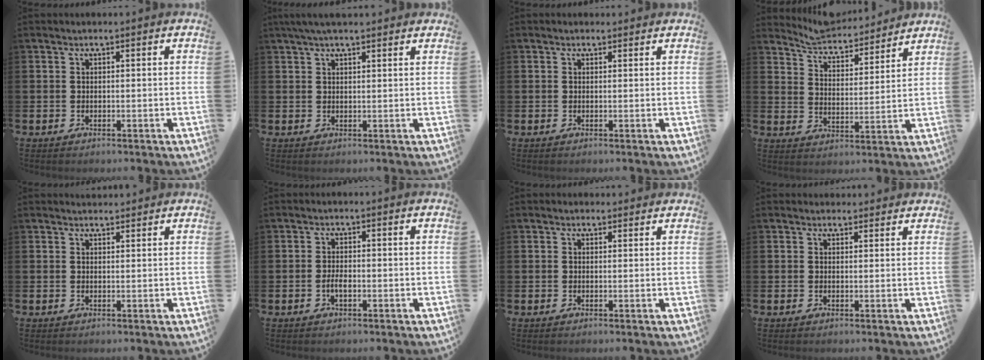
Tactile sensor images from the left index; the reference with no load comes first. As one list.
[{"total": 3.1, "force": [2.5, 0.6, 1.7], "torque": [-0.037, 0.002, 0.046]}, {"total": 0.7, "force": [0.5, 0.4, 0.1], "torque": [0.006, 0.003, 0.006]}, {"total": 6.1, "force": [6.0, 1.1, 0.6], "torque": [-0.044, -0.048, 0.104]}, {"total": 1.7, "force": [1.6, 0.5, 0.1], "torque": [0.006, -0.004, 0.028]}, {"total": 1.8, "force": [-0.5, 0.8, 1.5], "torque": [-0.029, 0.001, -0.010]}, {"total": 1.3, "force": [1.1, 0.6, 0.1], "torque": [0.005, 0.003, 0.018]}, {"total": 1.6, "force": [1.5, 0.6, 0.0], "torque": [0.006, -0.002, 0.026]}]